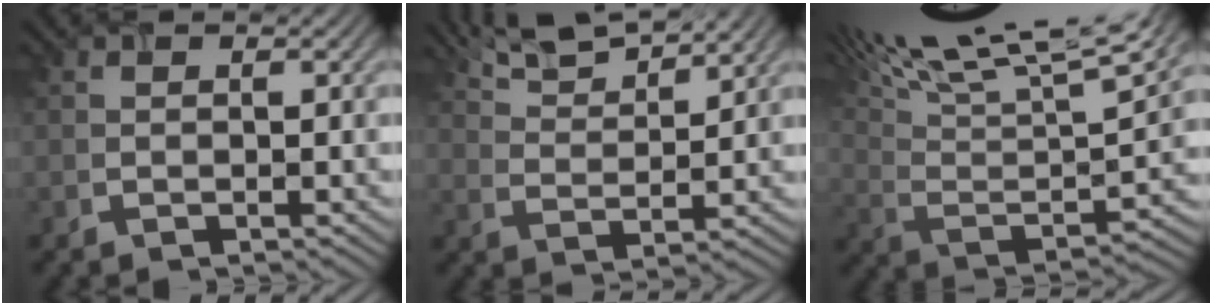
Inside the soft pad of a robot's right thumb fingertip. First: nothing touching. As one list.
[{"total": 6.8, "force": [5.5, 1.4, 3.6], "torque": [-0.084, 0.018, 0.112]}, {"total": 17.3, "force": [12.2, 4.1, 11.5], "torque": [-0.243, 0.031, 0.180]}]